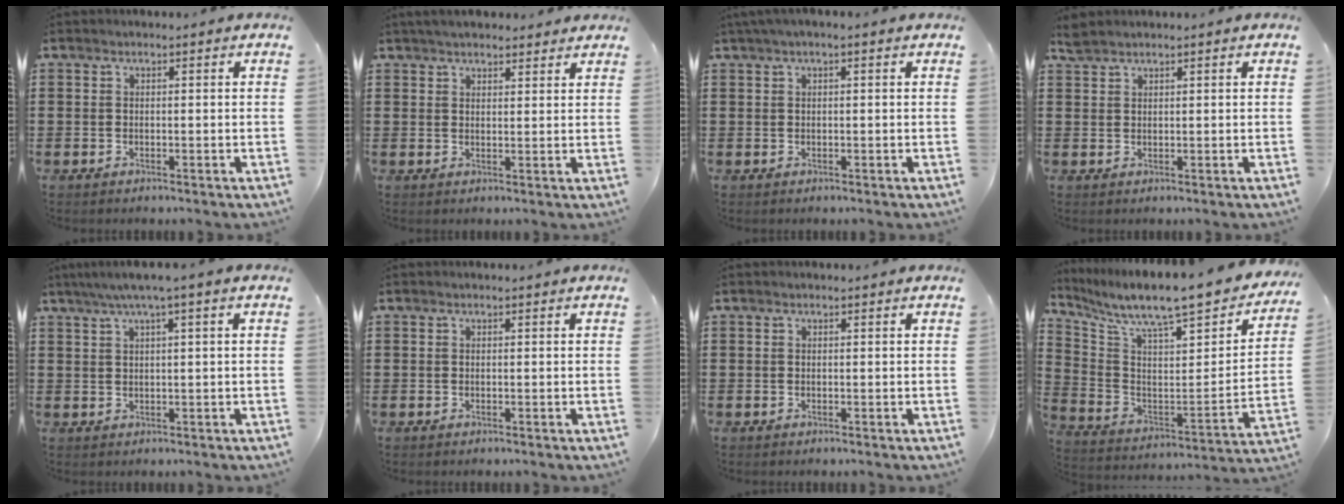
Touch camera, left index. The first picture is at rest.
{"total": 2.9, "force": [2.8, 0.5, 0.6], "torque": [-0.019, -0.001, 0.053]}
{"total": 1.2, "force": [0.2, 0.1, 1.2], "torque": [-0.020, 0.000, 0.005]}
{"total": 1.7, "force": [1.6, 0.3, 0.5], "torque": [-0.013, 0.001, 0.032]}
{"total": 2.7, "force": [0.9, -0.4, 2.5], "torque": [-0.047, -0.004, 0.013]}
{"total": 0.0}
{"total": 0.0}
{"total": 8.9, "force": [7.6, 1.2, 4.4], "torque": [-0.105, -0.072, 0.119]}